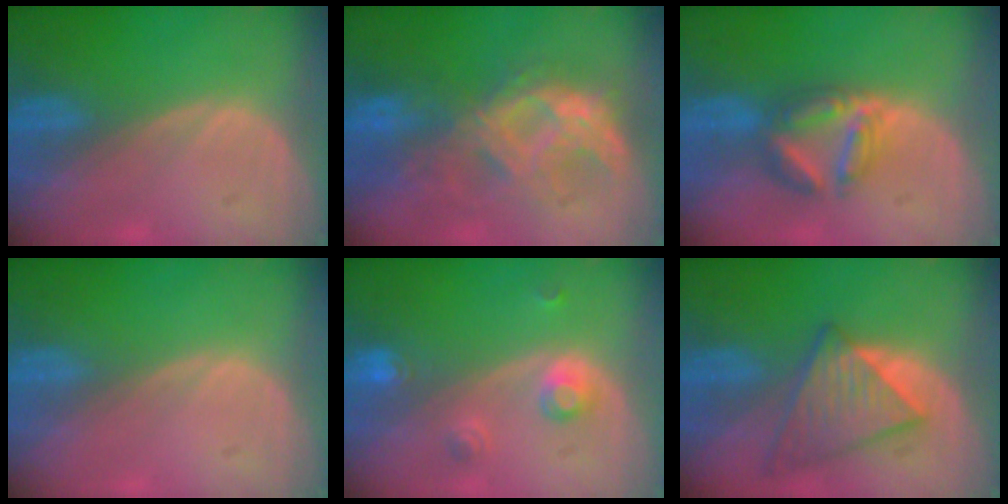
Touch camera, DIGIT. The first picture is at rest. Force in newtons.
{"total": 9.0, "press": 8.7, "slide": 2.5}
{"total": 5.8, "press": 5.8, "slide": 0.2}
{"total": 0.0}
{"total": 3.6, "press": 3.3, "slide": 1.5}
{"total": 7.6, "press": 7.3, "slide": 2.2}